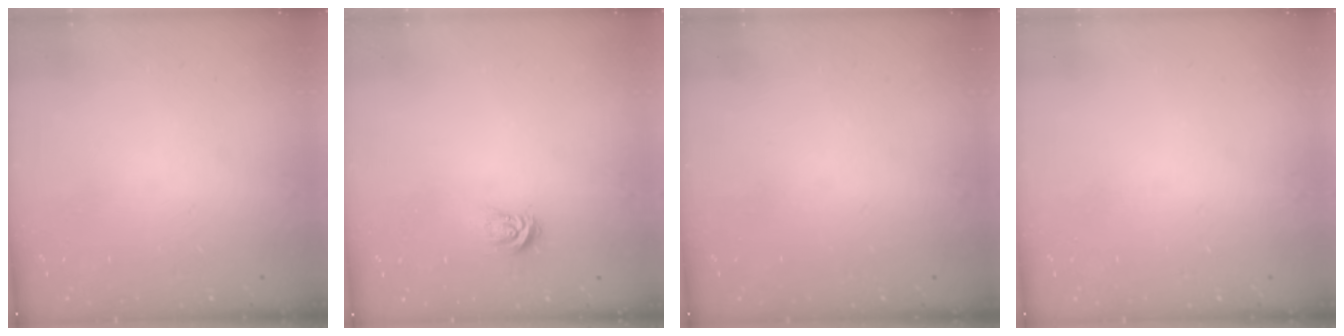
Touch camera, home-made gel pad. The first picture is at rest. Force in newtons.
{"total": 3.4, "press": 3.4, "slide": 0.4}
{"total": 0.0}
{"total": 0.0}